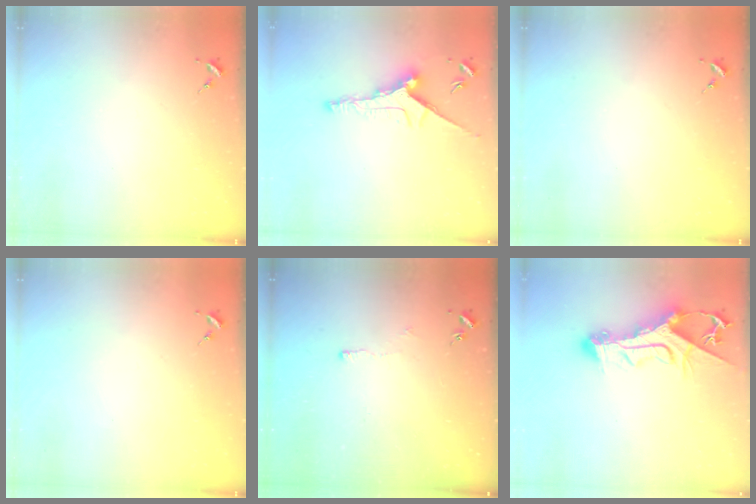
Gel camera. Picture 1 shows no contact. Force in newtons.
{"total": 11.3, "press": 11.3, "slide": 0.1}
{"total": 0.0}
{"total": 0.0}
{"total": 2.8, "press": 2.8, "slide": 0.6}
{"total": 13.9, "press": 13.9, "slide": 1.2}